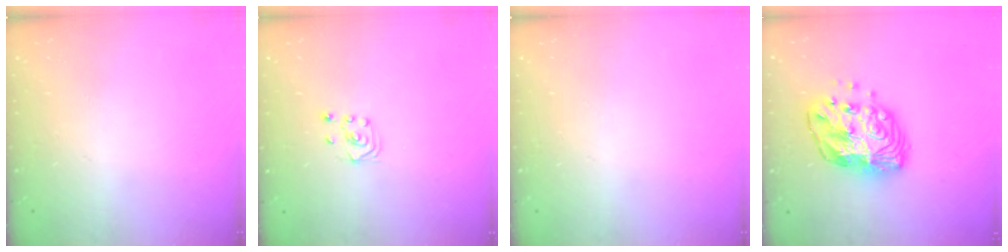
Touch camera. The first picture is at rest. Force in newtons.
{"total": 2.3, "press": 2.2, "slide": 0.7}
{"total": 0.0}
{"total": 14.1, "press": 14.1, "slide": 1.2}